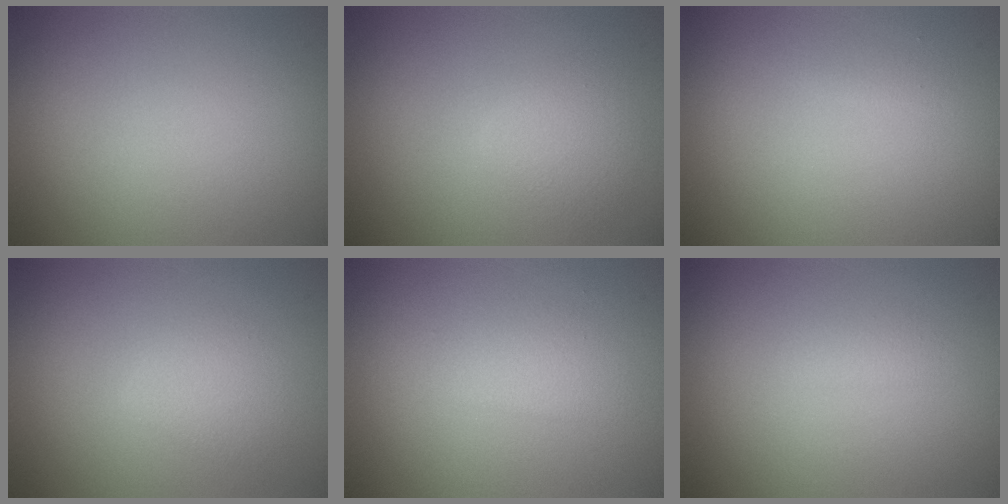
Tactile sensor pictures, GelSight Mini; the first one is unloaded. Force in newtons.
{"total": 2.0, "press": 1.9, "slide": 0.1}
{"total": 0.6, "press": 0.6, "slide": 0.1}
{"total": 1.8, "press": 1.8, "slide": 0.1}
{"total": 1.8, "press": 1.8, "slide": 0.1}
{"total": 1.0, "press": 1.0, "slide": 0.1}